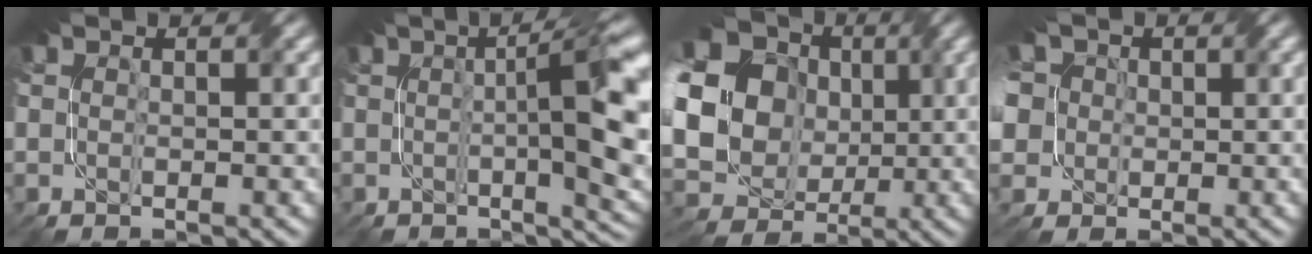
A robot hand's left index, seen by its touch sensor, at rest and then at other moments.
{"total": 9.9, "force": [0.7, 2.5, 9.5], "torque": [-0.112, 0.009, 0.014]}
{"total": 23.0, "force": [3.8, 20.7, 9.4], "torque": [-0.225, 0.027, 0.008]}
{"total": 8.6, "force": [2.1, 7.5, 3.7], "torque": [-0.082, 0.041, -0.006]}